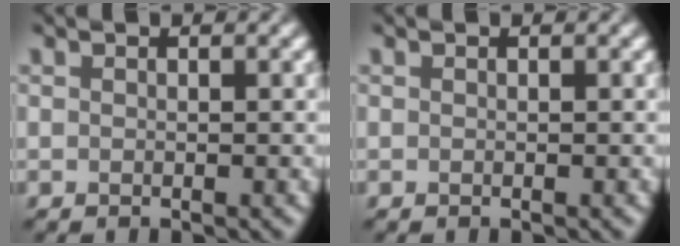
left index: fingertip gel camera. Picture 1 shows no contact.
{"total": 0.0}